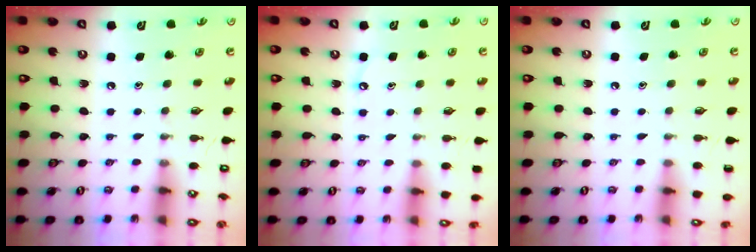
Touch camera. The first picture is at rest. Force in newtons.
{"total": 4.2, "press": 4.2, "slide": 0.6}
{"total": 0.0}